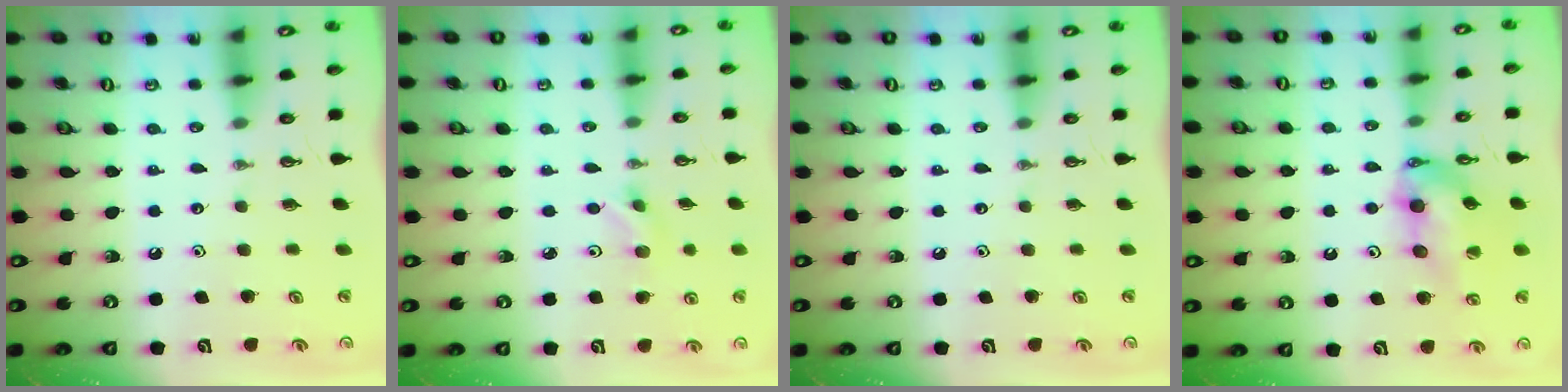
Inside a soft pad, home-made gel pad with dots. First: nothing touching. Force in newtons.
{"total": 3.6, "press": 3.5, "slide": 0.9}
{"total": 0.0}
{"total": 12.2, "press": 12.1, "slide": 1.2}